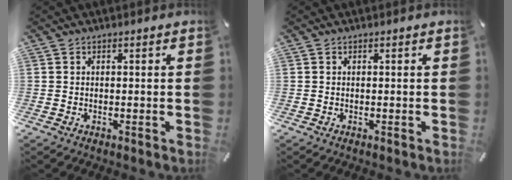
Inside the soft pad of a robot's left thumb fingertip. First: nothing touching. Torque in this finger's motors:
{"motor_torque": [-0.02, 0.01, -0.06, 0.03, 0.00]}